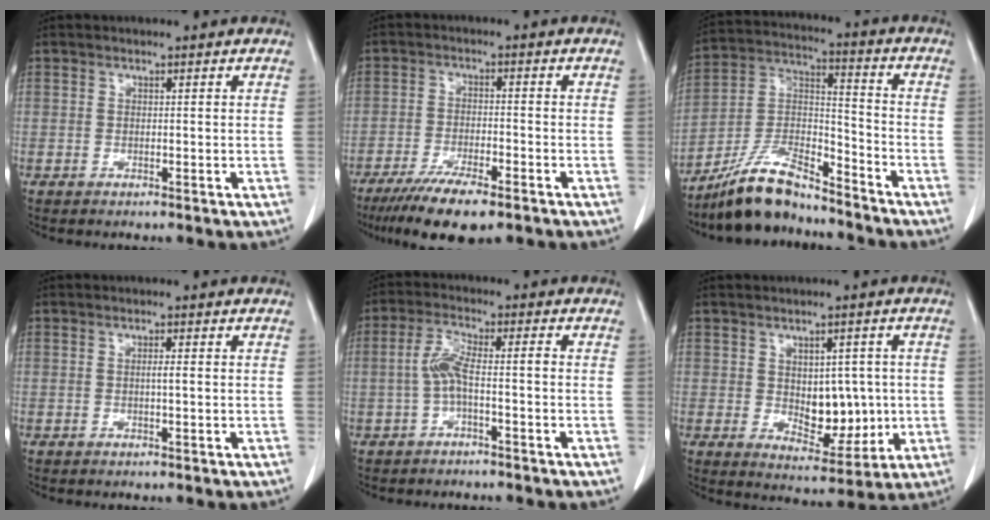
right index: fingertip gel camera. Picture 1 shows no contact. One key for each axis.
{"total": 9.7, "fx": -7.0, "fy": 1.8, "fz": 6.6, "tx": -0.110, "ty": -0.020, "tz": -0.111}
{"total": 12.0, "fx": -10.6, "fy": 2.4, "fz": 5.2, "tx": -0.106, "ty": 0.008, "tz": -0.198}
{"total": 1.1, "fx": 0.0, "fy": 0.0, "fz": 1.1, "tx": -0.022, "ty": 0.000, "tz": -0.001}
{"total": 4.9, "fx": -1.1, "fy": 0.8, "fz": 4.7, "tx": -0.101, "ty": 0.017, "tz": -0.023}
{"total": 8.0, "fx": -0.1, "fy": 4.5, "fz": 6.6, "tx": -0.086, "ty": 0.000, "tz": 0.015}